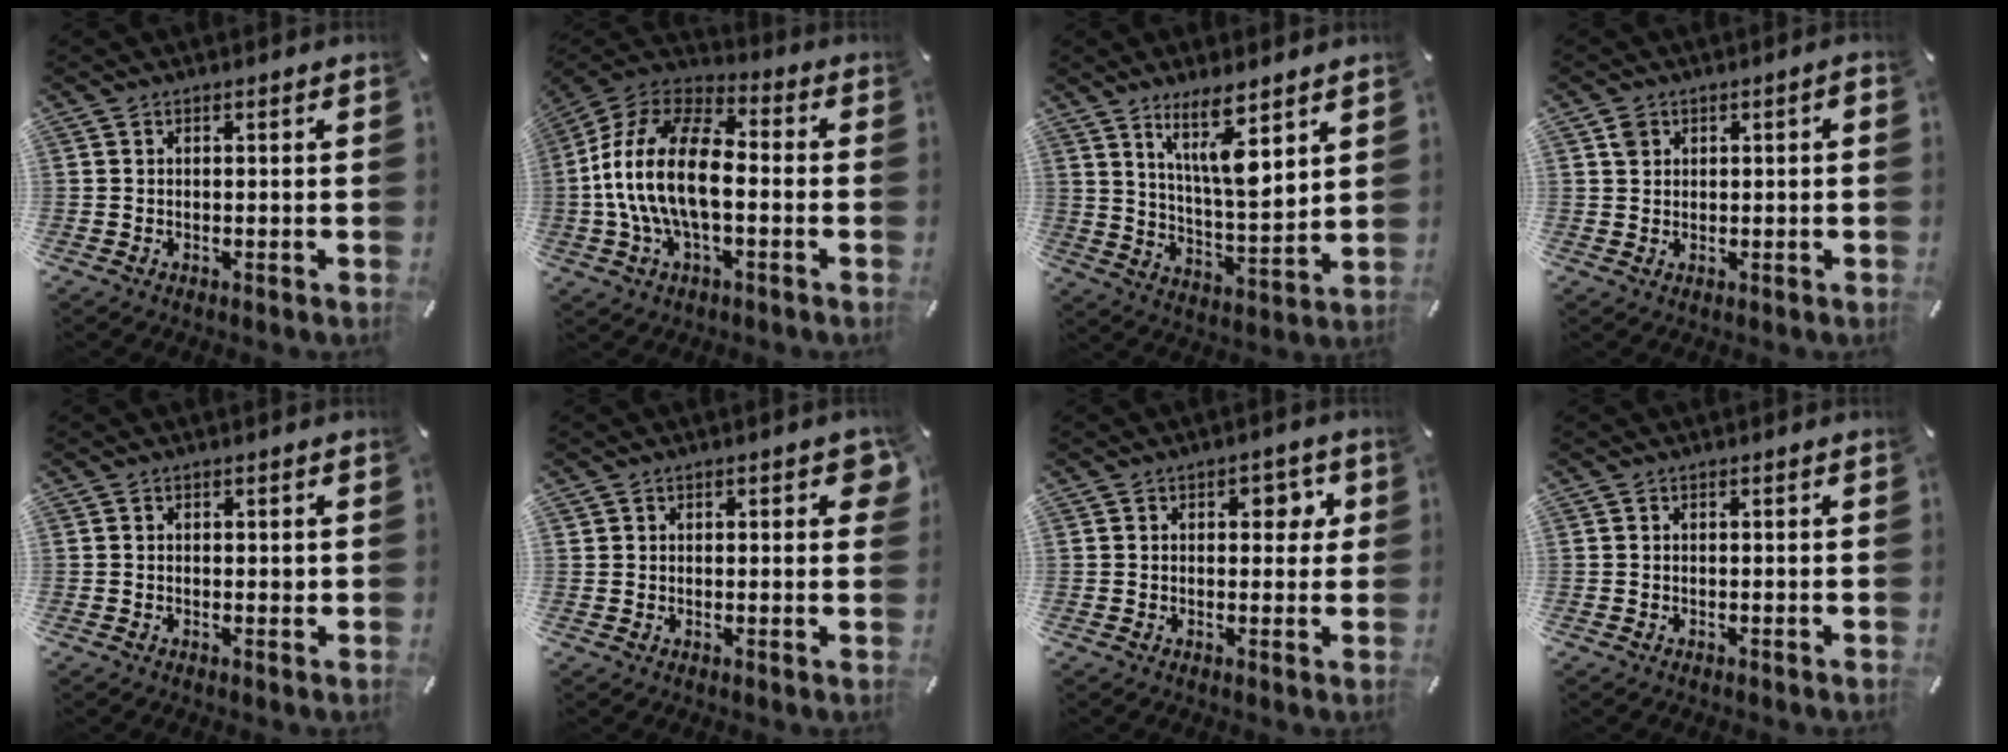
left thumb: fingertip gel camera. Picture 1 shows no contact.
{"total": 17.8, "force": [-3.0, 9.8, 14.5], "torque": [-0.302, 0.016, -0.052]}
{"total": 12.4, "force": [7.8, 3.2, 9.1], "torque": [-0.163, -0.042, 0.135]}
{"total": 2.3, "force": [0.5, 2.0, 1.0], "torque": [-0.015, 0.003, 0.005]}
{"total": 0.9, "force": [0.1, 0.6, 0.7], "torque": [-0.004, 0.000, -0.001]}
{"total": 3.0, "force": [1.3, 1.7, 2.1], "torque": [-0.020, -0.002, 0.017]}
{"total": 4.7, "force": [1.3, 3.0, 3.5], "torque": [-0.036, -0.005, 0.009]}
{"total": 0.0}